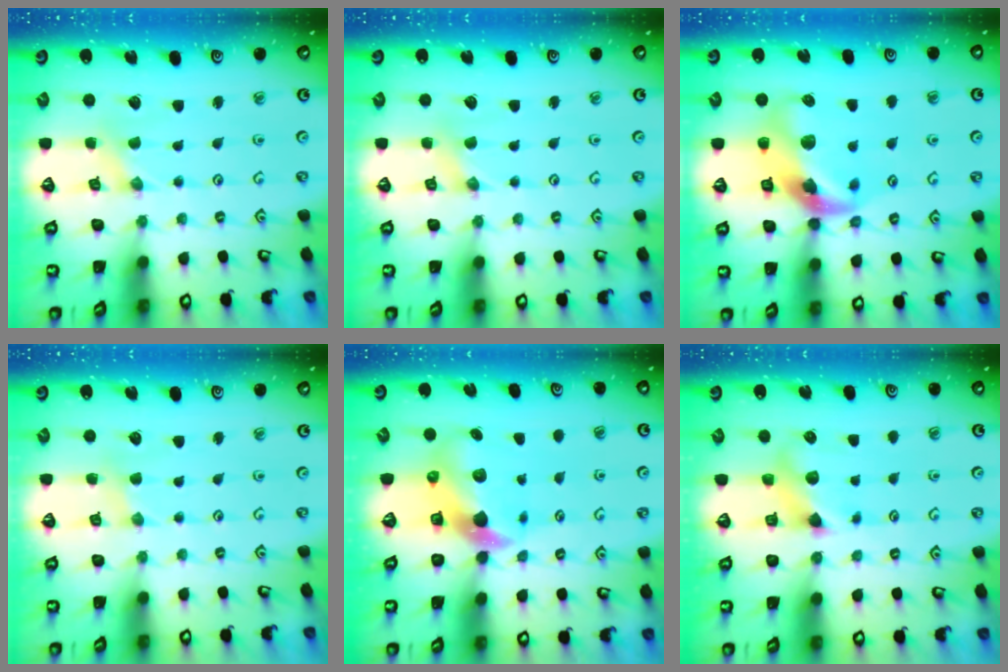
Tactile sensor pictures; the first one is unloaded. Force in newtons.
{"total": 1.8, "press": 1.8, "slide": 0.3}
{"total": 14.7, "press": 14.6, "slide": 2.1}
{"total": 1.9, "press": 1.8, "slide": 0.4}
{"total": 8.0, "press": 8.0, "slide": 1.1}
{"total": 6.4, "press": 6.4, "slide": 0.7}